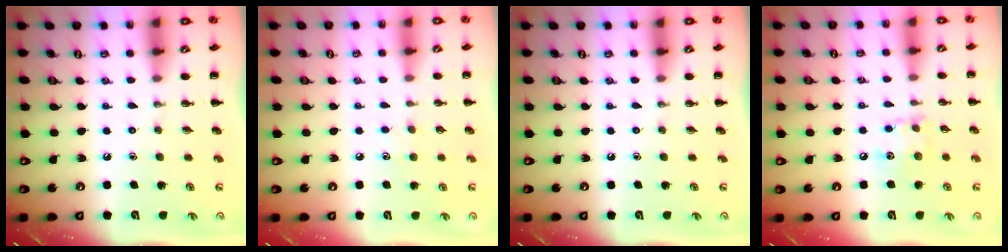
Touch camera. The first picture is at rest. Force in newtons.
{"total": 4.3, "press": 4.1, "slide": 1.2}
{"total": 0.0}
{"total": 7.5, "press": 7.5, "slide": 0.5}